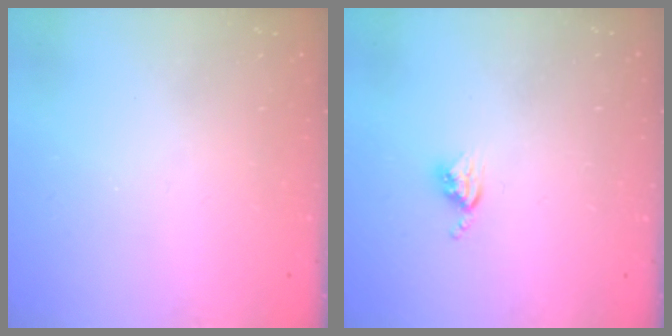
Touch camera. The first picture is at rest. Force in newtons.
{"total": 3.8, "press": 3.8, "slide": 0.5}